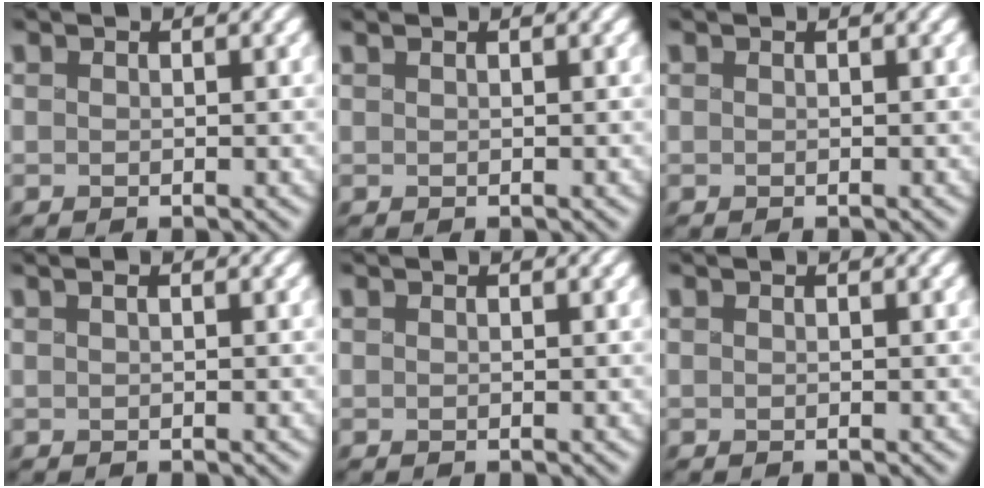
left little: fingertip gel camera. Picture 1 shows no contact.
{"total": 0.6, "force": [0.4, 0.3, 0.4], "torque": [-0.003, -0.001, 0.001]}
{"total": 0.0}
{"total": 1.5, "force": [0.6, 0.7, 1.1], "torque": [-0.010, 0.002, -0.004]}
{"total": 0.0}
{"total": 0.0}